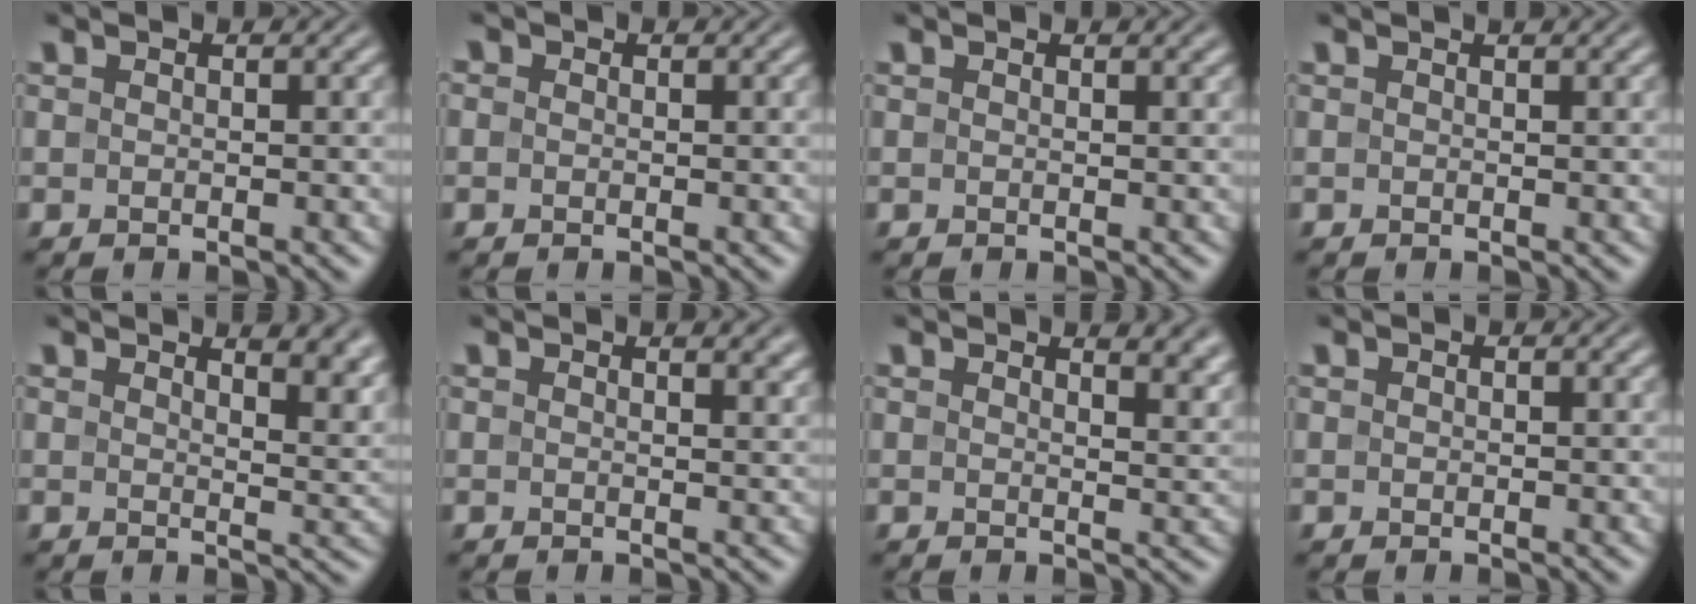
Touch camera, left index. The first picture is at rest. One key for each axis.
{"total": 0.7, "fx": 0.1, "fy": 0.6, "fz": 0.2, "tx": -0.002, "ty": -0.005, "tz": -0.003}
{"total": 0.6, "fx": 0.5, "fy": 0.1, "fz": 0.3, "tx": -0.004, "ty": 0.002, "tz": 0.008}
{"total": 0.7, "fx": 0.4, "fy": 0.1, "fz": 0.5, "tx": -0.006, "ty": 0.004, "tz": 0.005}
{"total": 6.5, "fx": 4.4, "fy": 2.7, "fz": 4.1, "tx": -0.024, "ty": 0.011, "tz": 0.050}
{"total": 2.3, "fx": 1.6, "fy": 0.8, "fz": 1.5, "tx": -0.007, "ty": 0.002, "tz": 0.022}
{"total": 5.0, "fx": 3.5, "fy": 2.1, "fz": 3.0, "tx": -0.016, "ty": 0.012, "tz": 0.039}
{"total": 0.0}